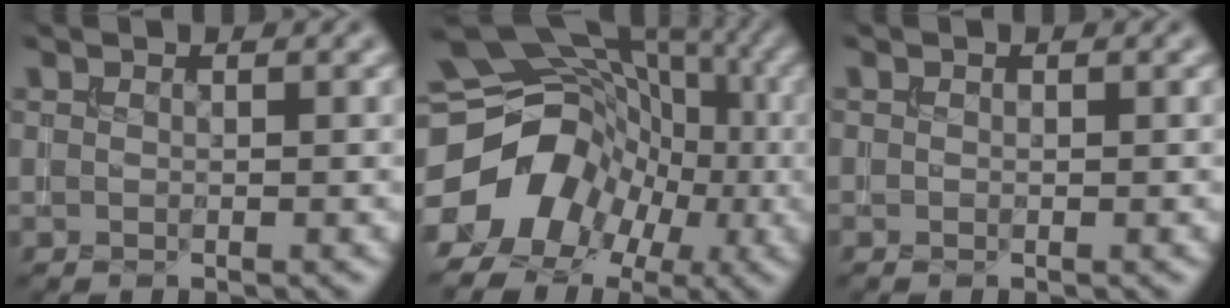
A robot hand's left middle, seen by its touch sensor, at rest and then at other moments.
{"total": 14.4, "force": [-3.5, 11.9, 7.1], "torque": [-0.124, -0.008, -0.074]}
{"total": 0.0}